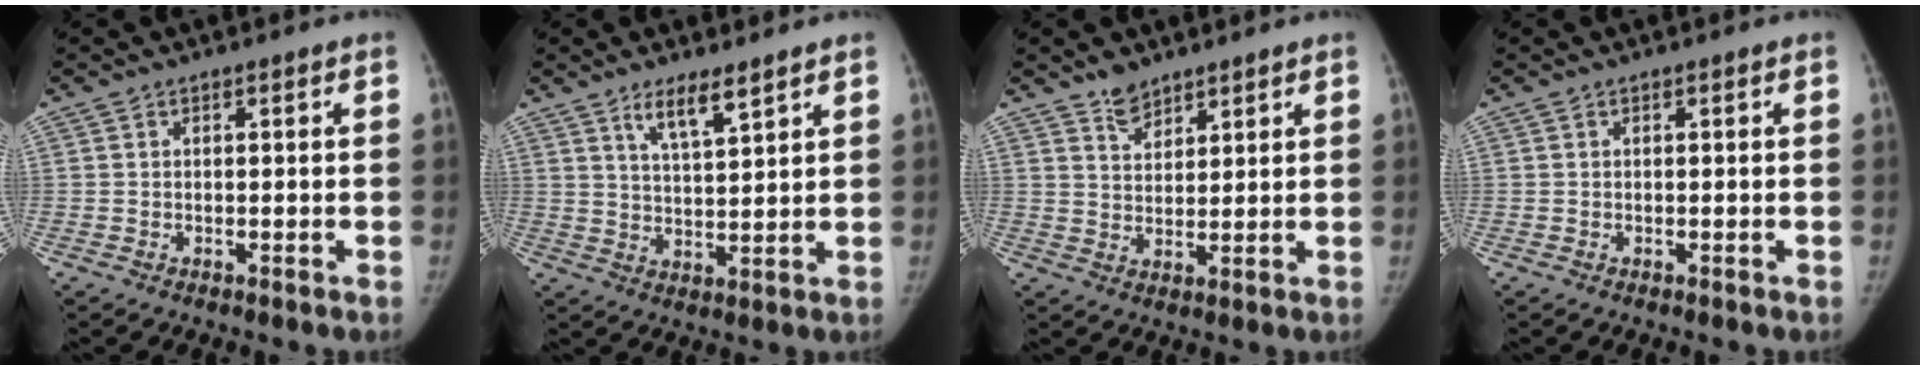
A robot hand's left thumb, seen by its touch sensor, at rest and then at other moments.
{"total": 6.2, "force": [4.3, 1.3, 4.3], "torque": [-0.071, -0.031, 0.081]}
{"total": 4.1, "force": [3.4, 2.0, 1.2], "torque": [0.000, -0.026, 0.064]}
{"total": 0.0}